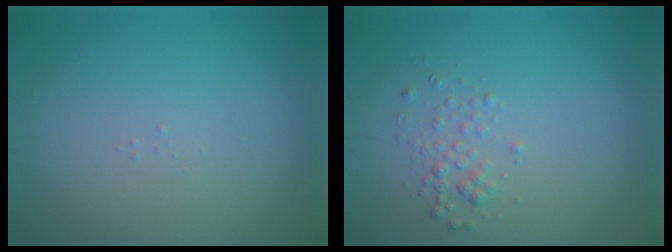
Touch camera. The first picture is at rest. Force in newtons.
{"total": 1.5, "press": 1.5, "slide": 0.1}